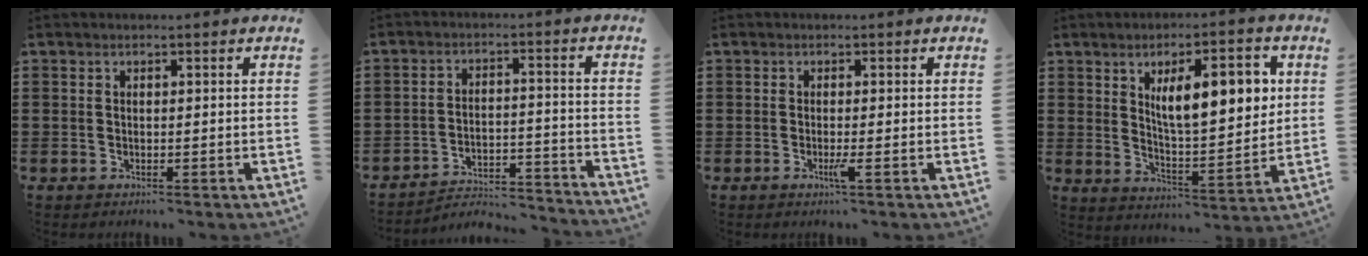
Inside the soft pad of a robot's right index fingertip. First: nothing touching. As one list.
[{"total": 3.7, "force": [-3.5, 0.6, 1.0], "torque": [-0.023, 0.002, -0.075]}, {"total": 2.0, "force": [-1.0, -0.1, 1.8], "torque": [-0.036, -0.008, -0.019]}, {"total": 11.0, "force": [3.4, 3.9, 9.7], "torque": [-0.156, 0.000, 0.052]}]